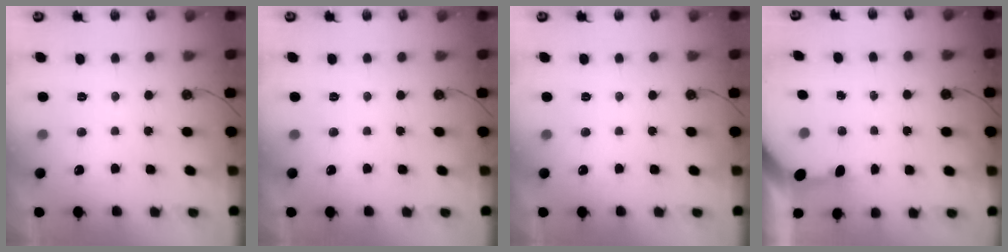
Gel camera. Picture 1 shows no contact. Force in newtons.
{"total": 0.0}
{"total": 0.0}
{"total": 3.3, "press": 3.2, "slide": 0.3}